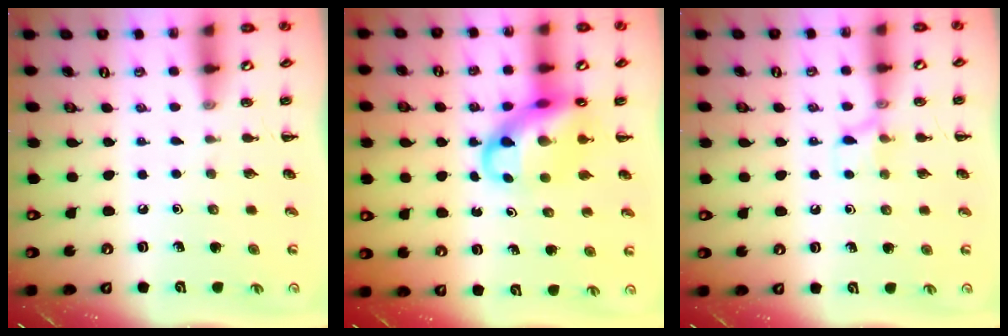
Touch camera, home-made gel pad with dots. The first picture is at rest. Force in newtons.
{"total": 12.1, "press": 11.6, "slide": 3.1}
{"total": 6.9, "press": 6.8, "slide": 1.1}